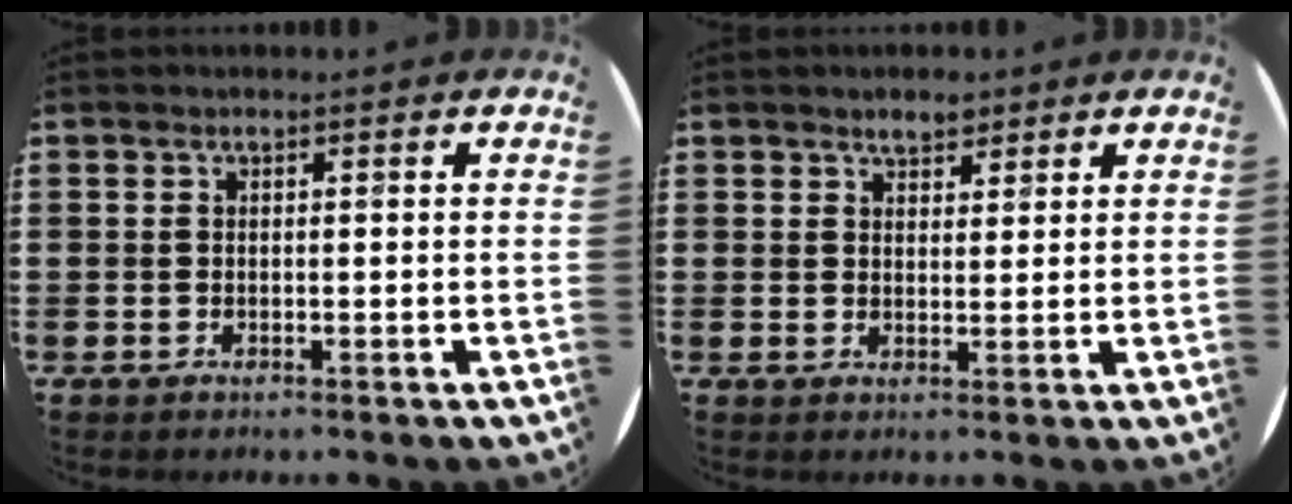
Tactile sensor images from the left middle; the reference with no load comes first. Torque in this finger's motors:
{"motor_torque": [0.01, 0.02, 0.04, 0.04]}